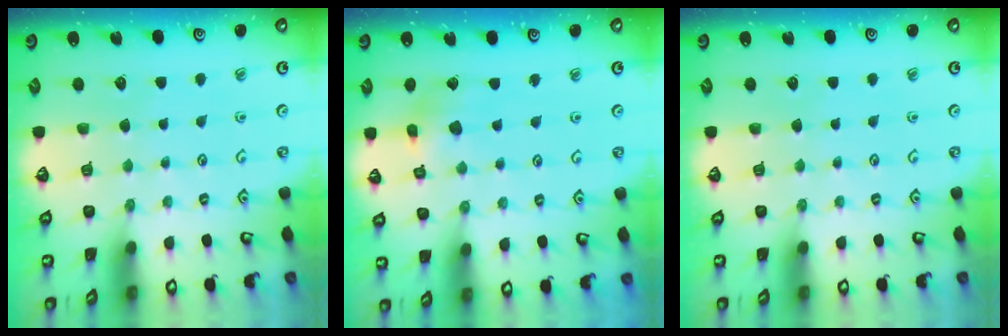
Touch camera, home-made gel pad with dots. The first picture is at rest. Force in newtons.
{"total": 6.4, "press": 6.4, "slide": 0.5}
{"total": 0.0}